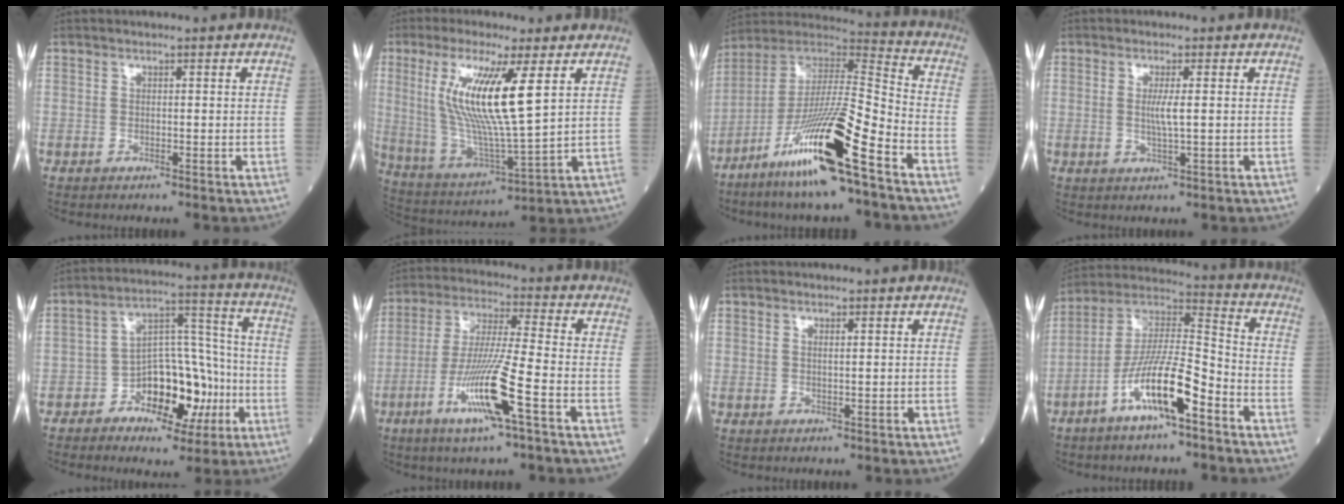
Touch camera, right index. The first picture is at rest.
{"total": 14.9, "force": [4.5, 1.1, 14.2], "torque": [-0.296, -0.015, 0.088]}
{"total": 19.1, "force": [-10.4, 0.5, 16.0], "torque": [-0.326, -0.032, -0.197]}
{"total": 2.9, "force": [0.2, -0.2, 2.9], "torque": [-0.060, -0.005, 0.004]}
{"total": 12.3, "force": [-4.2, 6.8, 9.4], "torque": [-0.146, 0.031, -0.057]}
{"total": 12.3, "force": [-5.1, -0.3, 11.2], "torque": [-0.223, -0.015, -0.095]}
{"total": 0.8, "force": [0.4, 0.1, 0.7], "torque": [-0.016, -0.001, 0.006]}
{"total": 13.0, "force": [-6.3, 2.1, 11.2], "torque": [-0.216, 0.006, -0.116]}